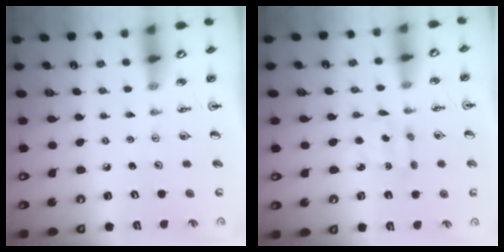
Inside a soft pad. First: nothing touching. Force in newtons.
{"total": 2.5, "press": 2.5, "slide": 0.1}